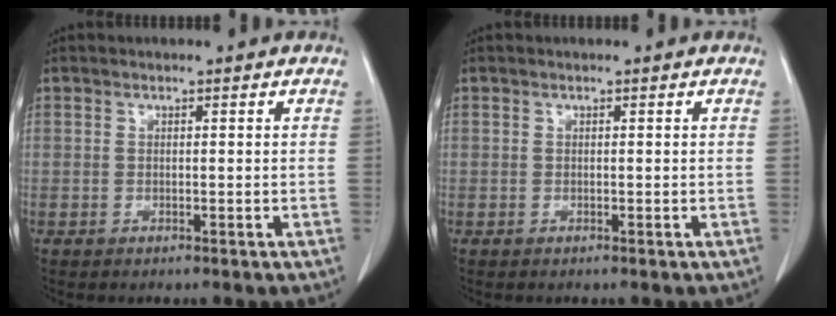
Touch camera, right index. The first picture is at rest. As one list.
[{"total": 0.0}]